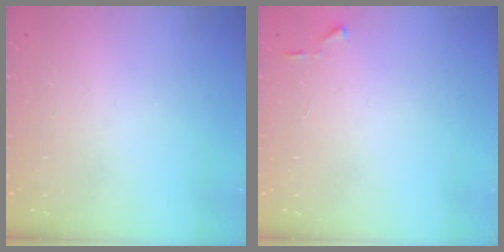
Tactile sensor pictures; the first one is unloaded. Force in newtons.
{"total": 4.1, "press": 4.0, "slide": 0.5}